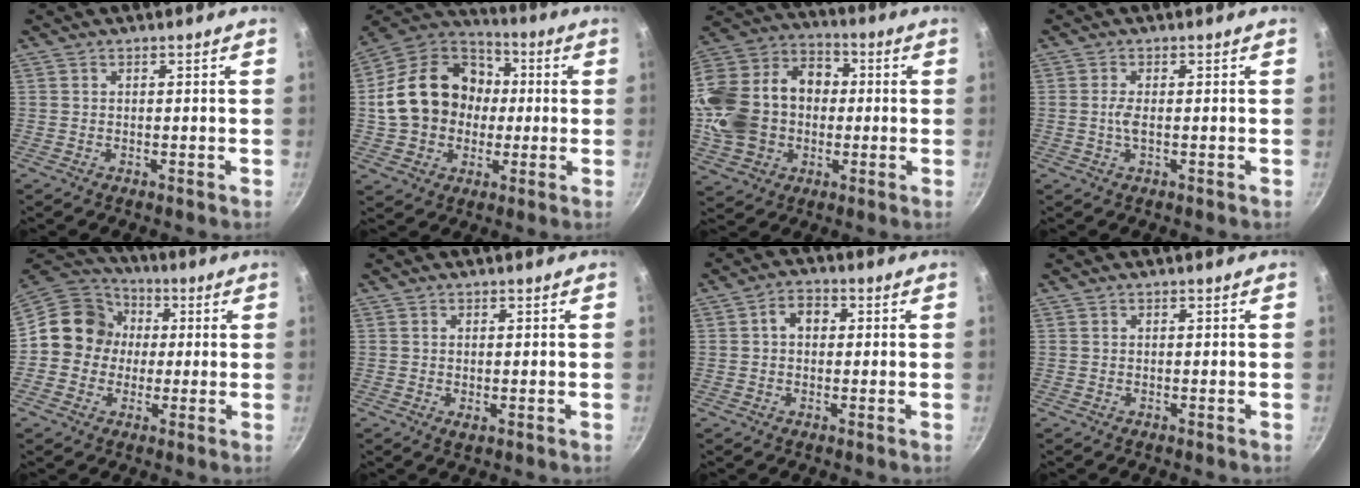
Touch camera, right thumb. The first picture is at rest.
{"total": 20.1, "force": [0.7, 16.4, 11.6], "torque": [-0.170, 0.039, 0.008]}
{"total": 24.0, "force": [-1.0, 18.8, 14.9], "torque": [-0.284, 0.057, -0.013]}
{"total": 2.1, "force": [-0.1, 0.7, 2.0], "torque": [-0.049, 0.001, -0.006]}
{"total": 12.4, "force": [0.8, 11.4, 4.8], "torque": [-0.043, 0.028, -0.009]}
{"total": 1.3, "force": [-0.1, 0.6, 1.1], "torque": [-0.020, -0.004, -0.001]}
{"total": 4.5, "force": [0.8, 3.3, 2.9], "torque": [-0.026, 0.012, 0.005]}
{"total": 0.0}